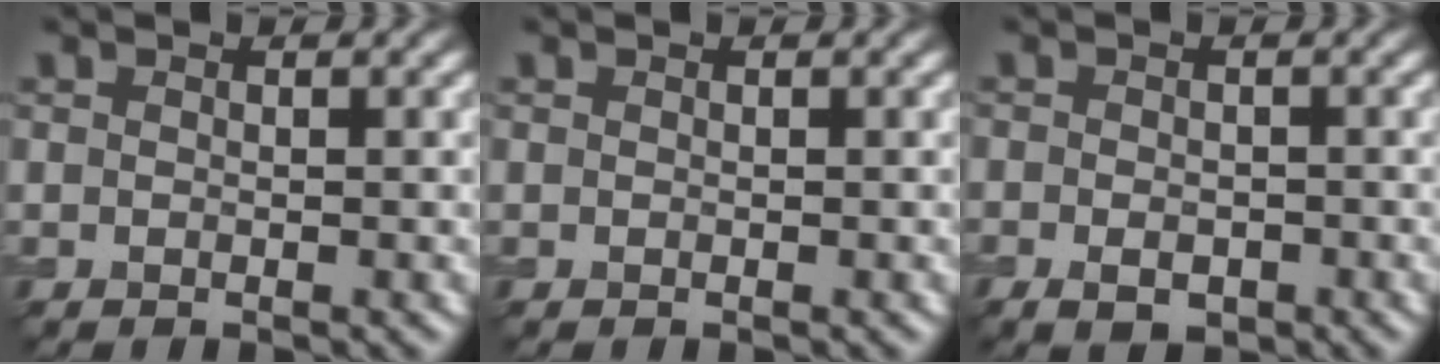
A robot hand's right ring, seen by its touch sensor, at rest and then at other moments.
{"total": 0.0}
{"total": 2.3, "force": [-0.9, 1.4, 1.5], "torque": [-0.023, -0.009, -0.014]}